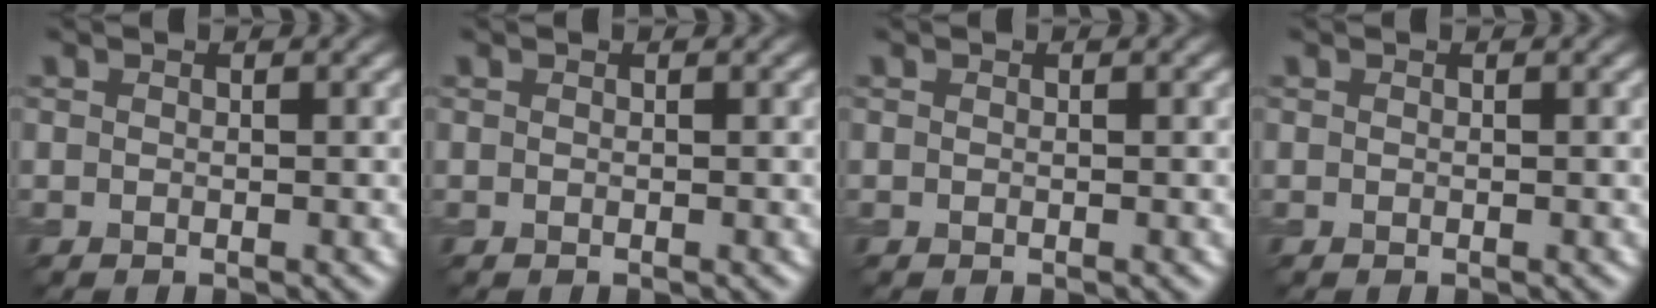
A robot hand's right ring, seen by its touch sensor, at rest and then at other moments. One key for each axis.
{"total": 0.0}
{"total": 0.0}
{"total": 0.0}